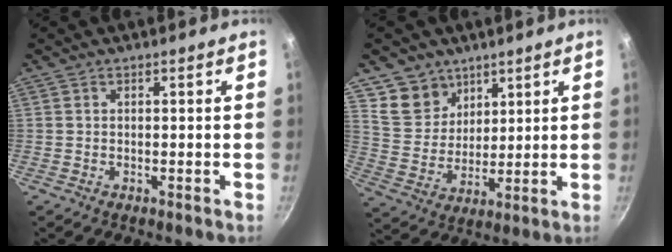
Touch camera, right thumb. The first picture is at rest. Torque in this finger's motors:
{"motor_torque": [-0.64, 0.93, 0.11, 0.04, 0.18]}